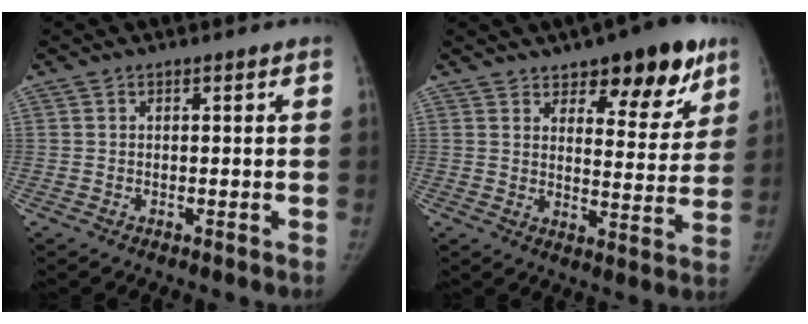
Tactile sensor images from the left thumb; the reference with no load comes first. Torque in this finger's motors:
{"motor_torque": [0.15, 0.34, 0.06, 0.08, 0.05]}